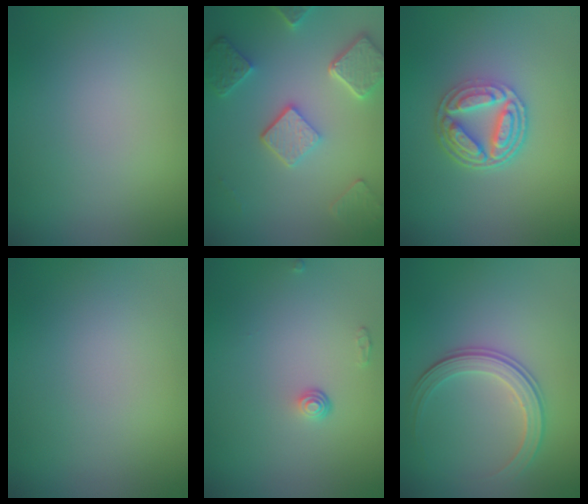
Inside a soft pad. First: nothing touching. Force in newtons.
{"total": 5.3, "press": 4.0, "slide": 3.5}
{"total": 5.0, "press": 3.8, "slide": 3.2}
{"total": 0.0}
{"total": 1.0, "press": 0.7, "slide": 0.8}
{"total": 2.9, "press": 2.7, "slide": 1.0}